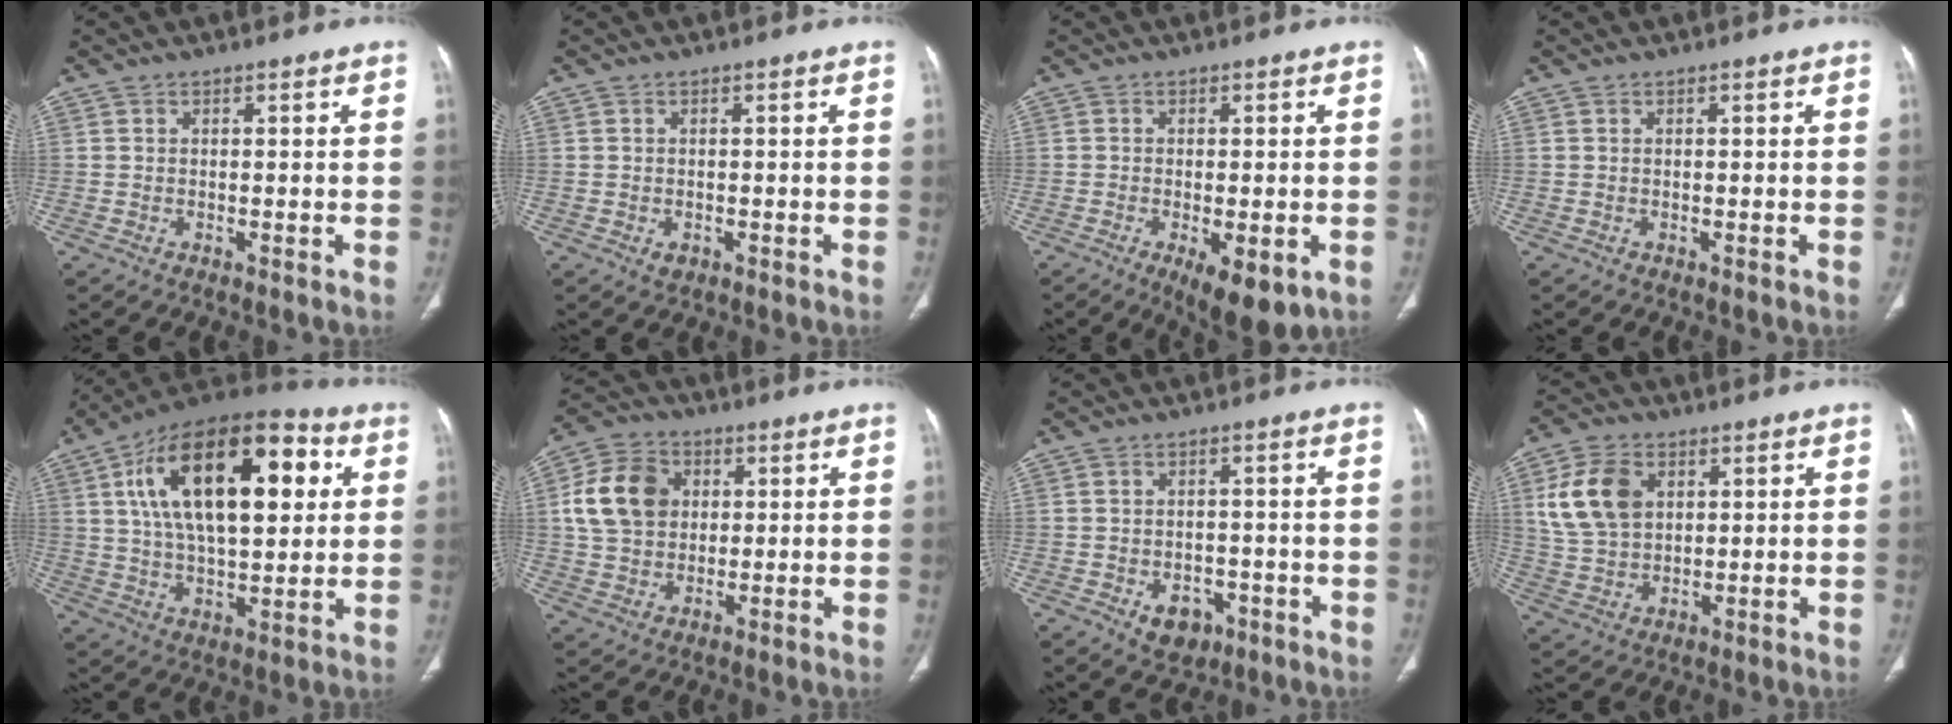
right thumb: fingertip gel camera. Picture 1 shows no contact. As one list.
[{"total": 1.3, "force": [-0.5, 1.0, 0.7], "torque": [-0.006, 0.001, -0.003]}, {"total": 9.0, "force": [-3.5, 3.5, 7.5], "torque": [-0.103, -0.011, -0.046]}, {"total": 0.0}, {"total": 27.2, "force": [7.4, 13.2, 22.6], "torque": [-0.358, 0.012, 0.113]}, {"total": 12.5, "force": [2.4, 9.8, 7.4], "torque": [-0.122, 0.009, 0.040]}, {"total": 5.4, "force": [-2.3, 3.9, 2.8], "torque": [-0.022, 0.012, -0.022]}, {"total": 11.7, "force": [3.6, 8.2, 7.6], "torque": [-0.134, -0.005, 0.074]}]